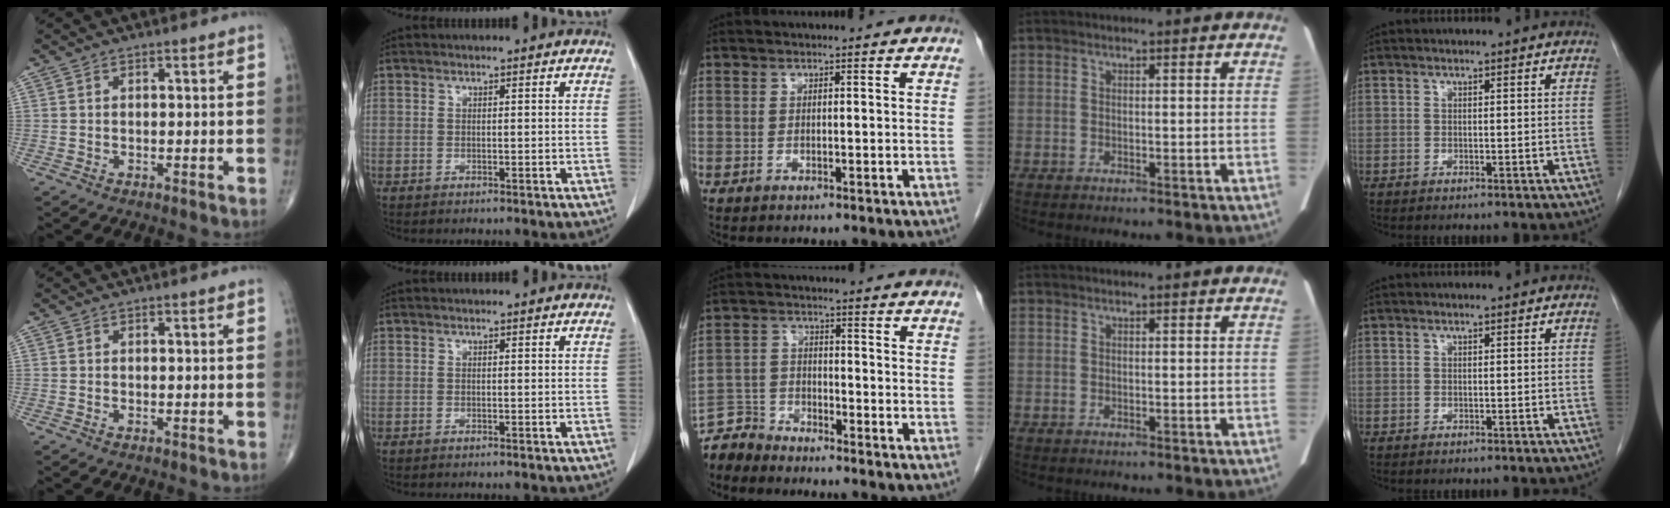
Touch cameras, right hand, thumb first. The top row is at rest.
{"middle": {"total": 4.8, "force": [-4.7, 1.0, -0.7], "torque": [0.012, -0.003, -0.094]}}